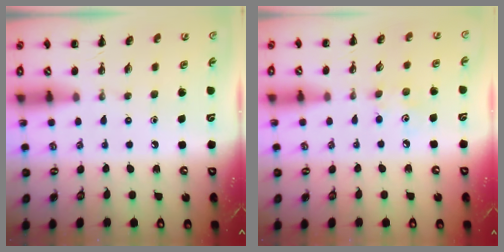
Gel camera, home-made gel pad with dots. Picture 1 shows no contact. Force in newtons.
{"total": 4.1, "press": 4.0, "slide": 1.0}